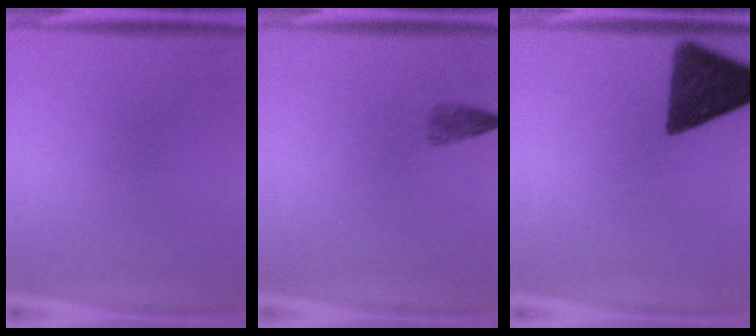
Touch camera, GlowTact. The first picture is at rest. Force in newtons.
{"total": 1.8}
{"total": 13.6}